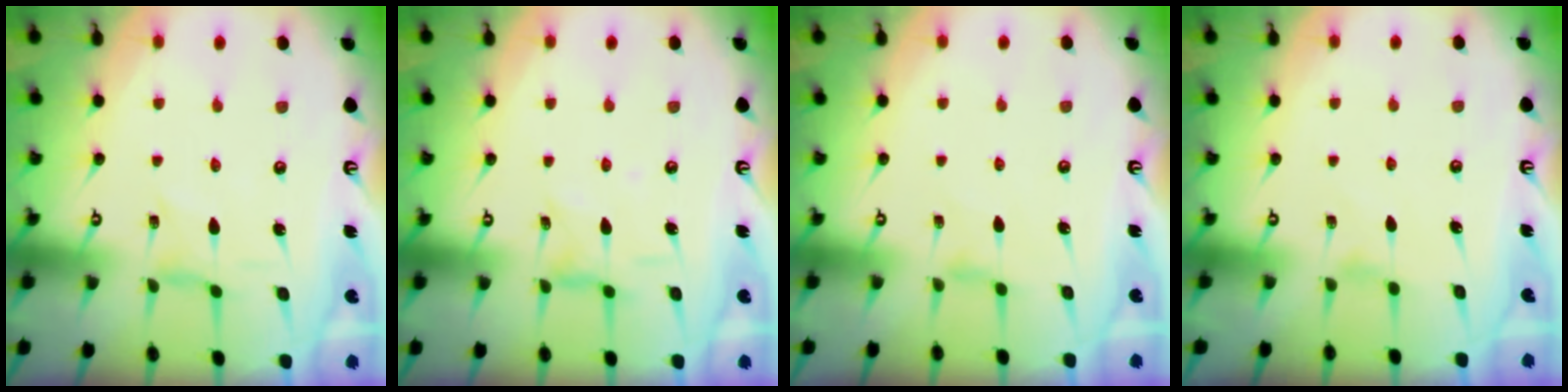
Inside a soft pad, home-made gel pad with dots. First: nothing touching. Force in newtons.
{"total": 2.0, "press": 2.0, "slide": 0.4}
{"total": 1.4, "press": 1.3, "slide": 0.5}
{"total": 1.8, "press": 1.7, "slide": 0.3}